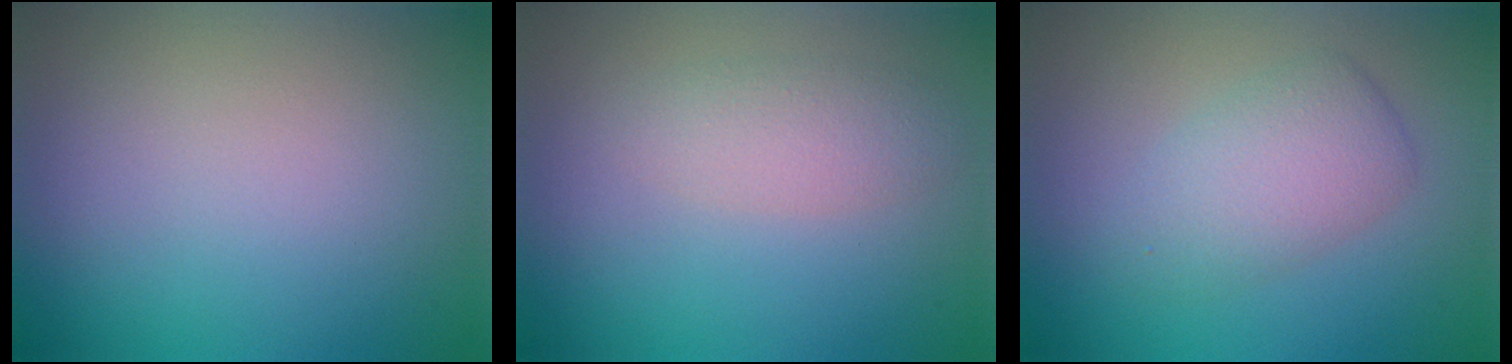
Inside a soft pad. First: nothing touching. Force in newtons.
{"total": 2.3, "press": 2.3, "slide": 0.1}
{"total": 3.5, "press": 3.5, "slide": 0.1}